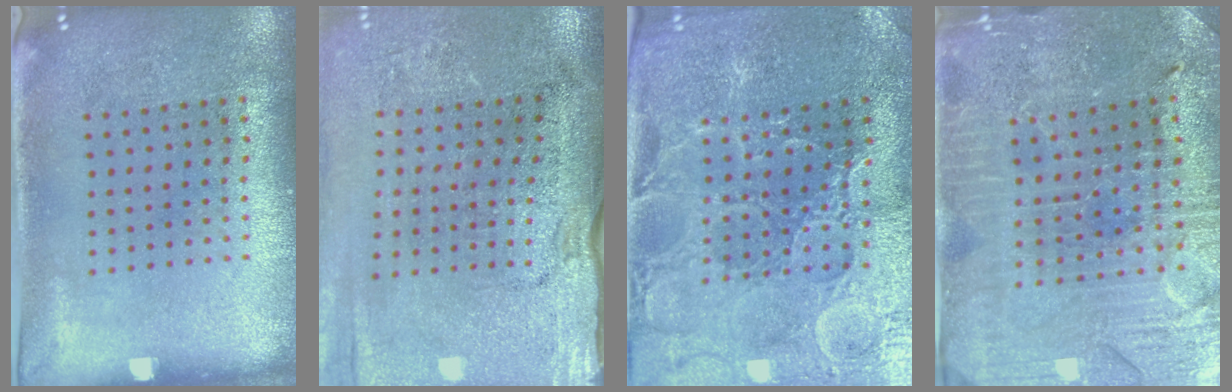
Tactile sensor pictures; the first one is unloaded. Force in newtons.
{"total": 4.4, "press": 3.7, "slide": 2.3}
{"total": 3.3, "press": 3.2, "slide": 0.5}
{"total": 3.3, "press": 3.2, "slide": 0.5}